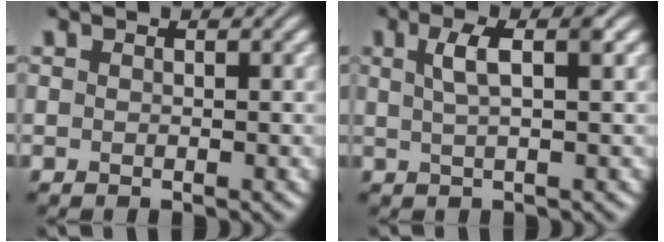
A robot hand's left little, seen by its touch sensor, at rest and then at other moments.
{"total": 3.3, "force": [0.9, 0.9, 3.0], "torque": [-0.047, 0.008, 0.014]}